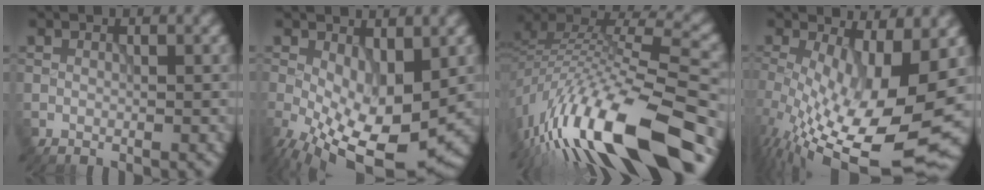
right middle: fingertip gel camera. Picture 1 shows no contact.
{"total": 11.6, "force": [-3.0, 5.3, 9.8], "torque": [-0.185, -0.028, -0.037]}
{"total": 17.0, "force": [-9.9, 5.3, 12.8], "torque": [-0.257, 0.007, -0.168]}
{"total": 14.9, "force": [-1.7, 5.2, 13.9], "torque": [-0.236, -0.038, -0.009]}